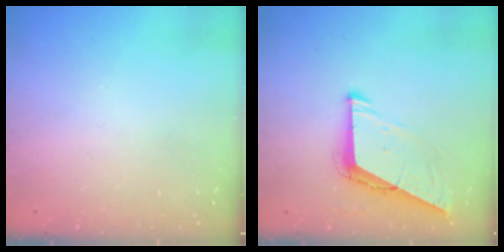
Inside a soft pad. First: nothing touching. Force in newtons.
{"total": 7.1, "press": 7.1, "slide": 0.5}